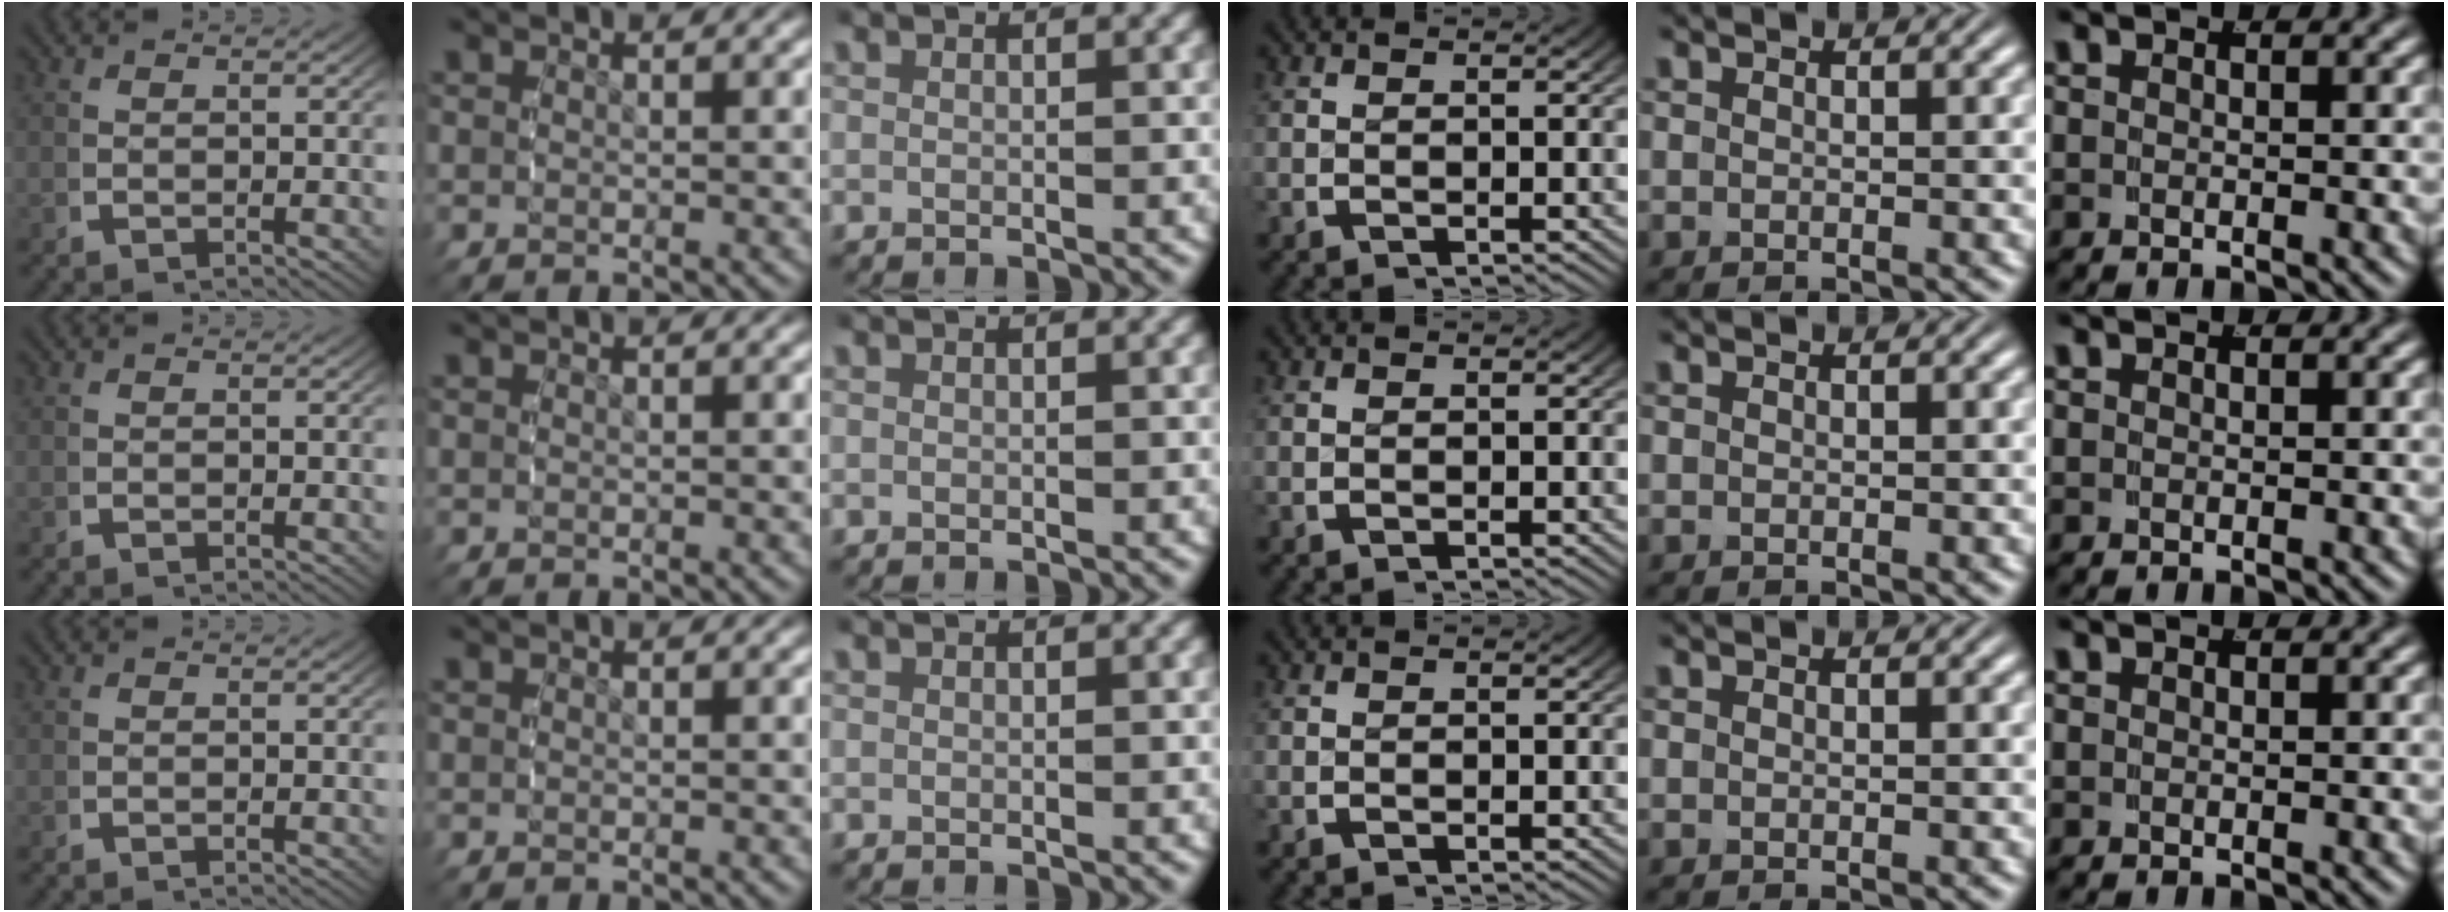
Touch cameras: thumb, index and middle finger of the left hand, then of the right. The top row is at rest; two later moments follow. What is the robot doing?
{"motion": "grasp_and_lifting", "object": "camera"}